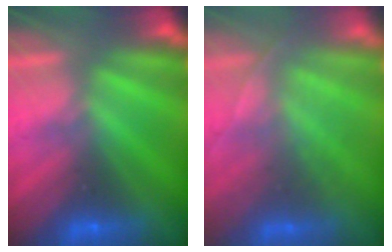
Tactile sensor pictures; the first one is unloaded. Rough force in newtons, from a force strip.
{"total": 1.9}